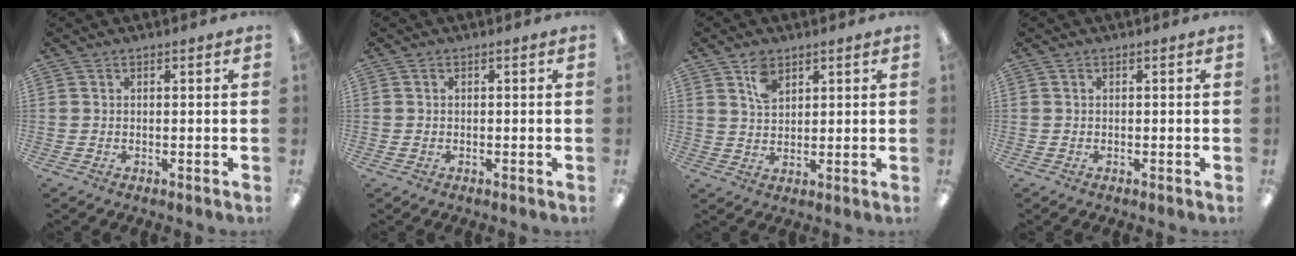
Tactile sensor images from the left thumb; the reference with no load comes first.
{"total": 0.8, "force": [-0.2, 0.7, 0.2], "torque": [-0.005, 0.003, -0.005]}
{"total": 5.5, "force": [3.3, 3.5, 2.7], "torque": [-0.047, -0.004, 0.059]}
{"total": 0.0}